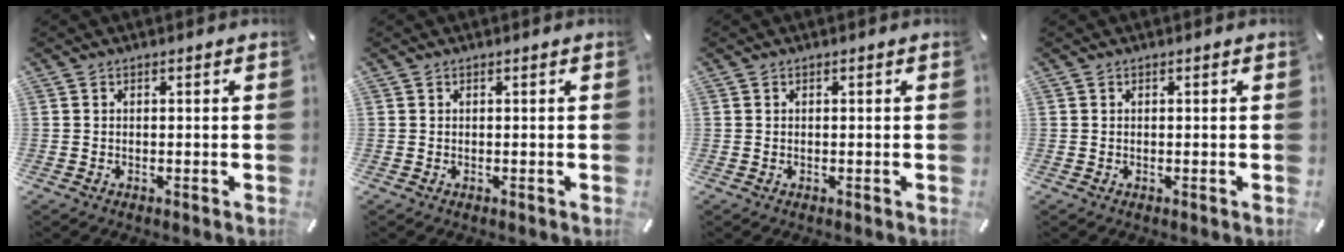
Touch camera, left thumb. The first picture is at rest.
{"total": 0.0}
{"total": 0.0}
{"total": 0.0}